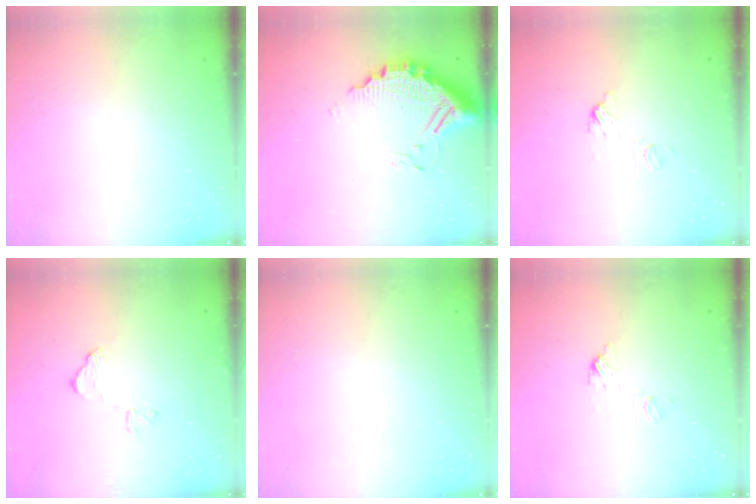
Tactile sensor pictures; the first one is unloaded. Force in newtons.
{"total": 11.4, "press": 11.4, "slide": 0.9}
{"total": 5.7, "press": 5.7, "slide": 0.4}
{"total": 8.3, "press": 8.3, "slide": 0.3}
{"total": 0.0}
{"total": 5.7, "press": 5.7, "slide": 0.4}